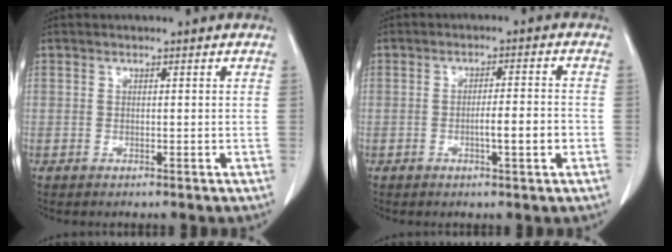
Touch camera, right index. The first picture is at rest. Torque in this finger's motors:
{"motor_torque": [0.88, -0.33, 0.29, 0.05]}